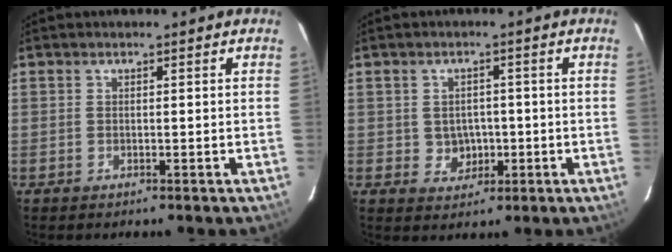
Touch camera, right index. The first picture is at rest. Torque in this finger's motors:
{"motor_torque": [0.07, -0.01, -0.02, 0.00]}